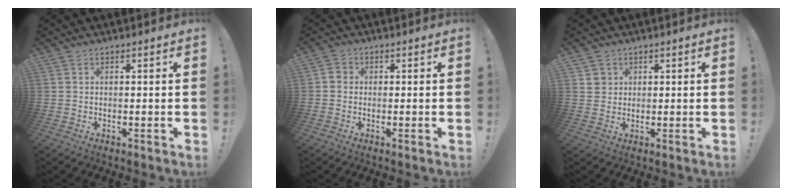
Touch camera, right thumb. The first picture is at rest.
{"total": 2.1, "force": [-0.4, 1.8, 0.8], "torque": [-0.017, 0.010, -0.007]}
{"total": 2.8, "force": [1.5, 2.3, 0.4], "torque": [0.000, -0.006, 0.025]}